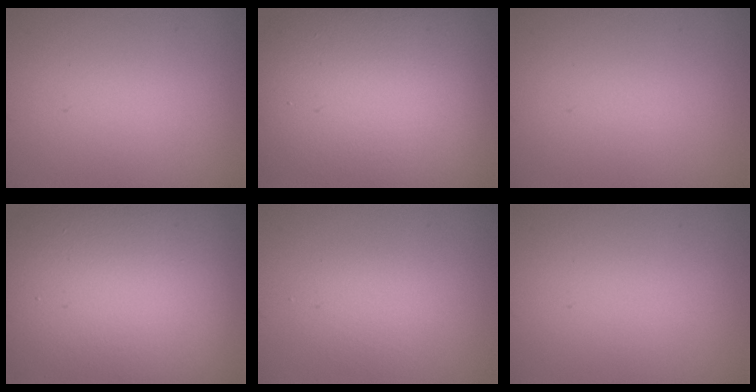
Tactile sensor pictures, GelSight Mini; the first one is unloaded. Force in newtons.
{"total": 18.5, "press": 18.5, "slide": 0.5}
{"total": 0.0}
{"total": 19.1, "press": 19.1, "slide": 1.0}
{"total": 2.3, "press": 2.3, "slide": 0.1}
{"total": 0.0}